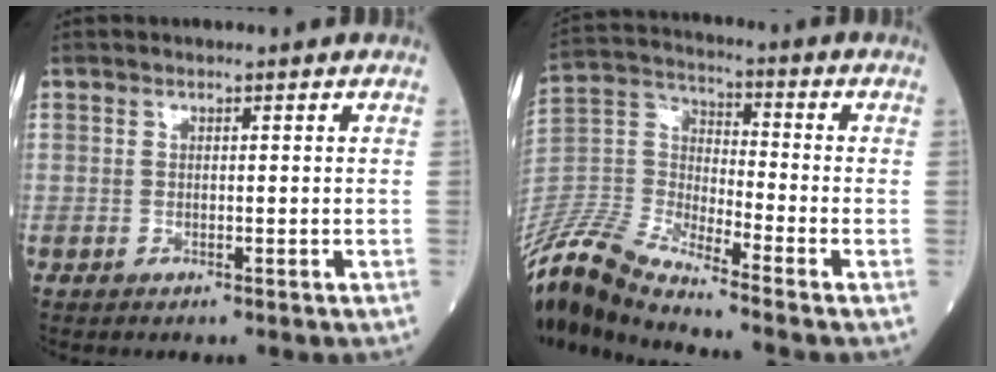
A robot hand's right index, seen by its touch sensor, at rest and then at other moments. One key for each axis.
{"total": 12.6, "fx": -11.4, "fy": 0.2, "fz": 5.4, "tx": -0.131, "ty": 0.003, "tz": -0.229}